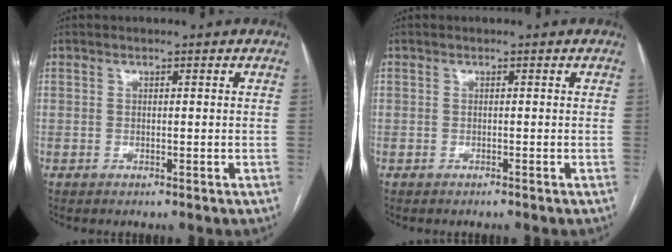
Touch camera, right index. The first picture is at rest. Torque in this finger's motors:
{"motor_torque": [-0.08, 0.11, -0.39, -0.13]}